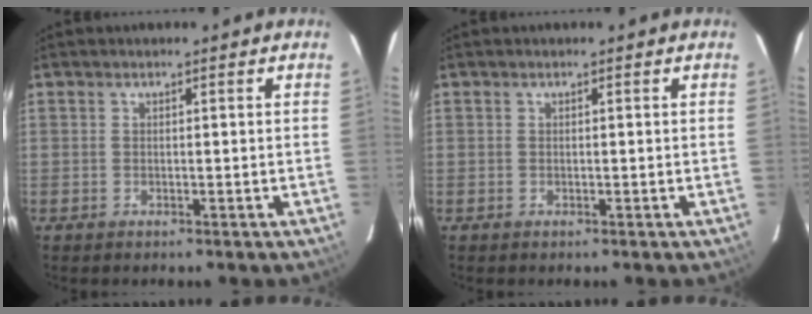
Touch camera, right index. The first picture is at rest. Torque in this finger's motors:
{"motor_torque": [0.00, 0.00, 0.01, 0.00]}